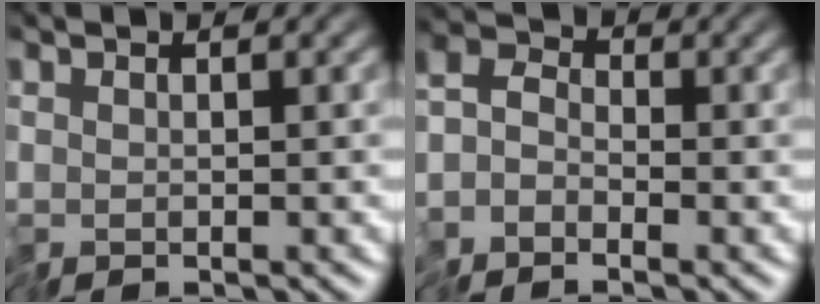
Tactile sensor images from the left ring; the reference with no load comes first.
{"total": 3.0, "force": [-2.2, 1.8, 1.1], "torque": [-0.029, 0.001, -0.055]}